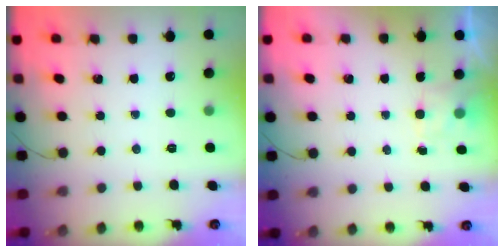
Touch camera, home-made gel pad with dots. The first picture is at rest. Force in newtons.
{"total": 1.4, "press": 0.7, "slide": 1.2}